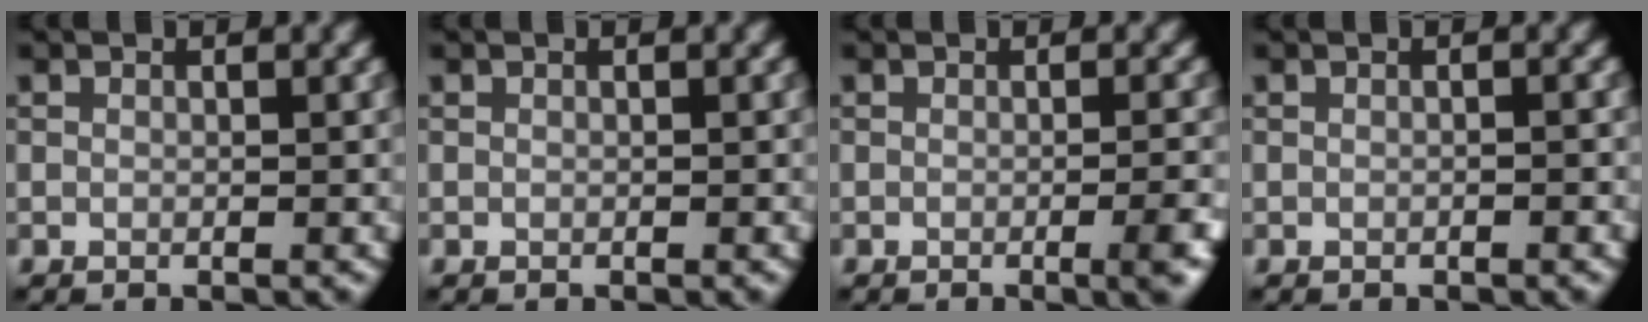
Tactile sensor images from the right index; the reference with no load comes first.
{"total": 0.0}
{"total": 3.2, "force": [-1.1, 0.9, 2.9], "torque": [-0.029, 0.005, -0.019]}
{"total": 0.5, "force": [-0.2, 0.0, 0.5], "torque": [-0.008, 0.002, -0.008]}